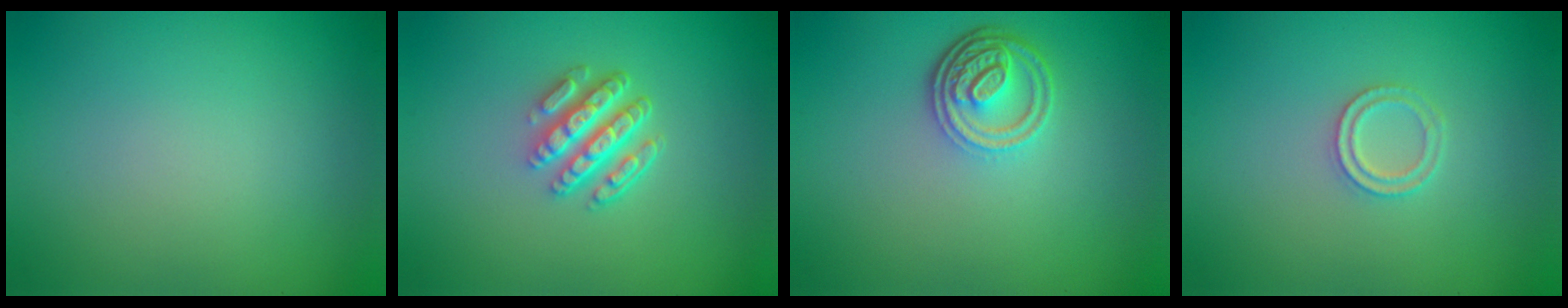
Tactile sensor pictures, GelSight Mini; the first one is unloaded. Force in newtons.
{"total": 4.8, "press": 3.5, "slide": 3.3}
{"total": 4.2, "press": 3.2, "slide": 2.7}
{"total": 1.7, "press": 1.6, "slide": 0.4}